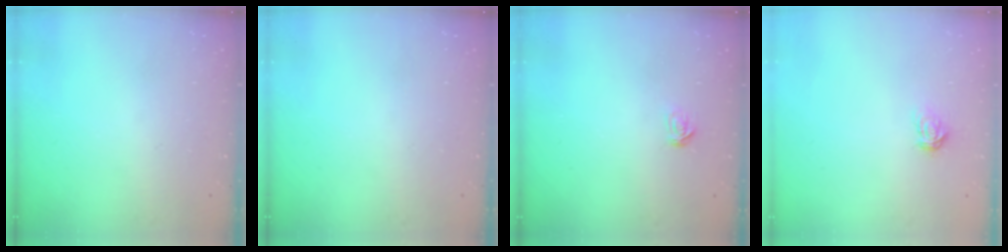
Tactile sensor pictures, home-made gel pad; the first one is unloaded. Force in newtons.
{"total": 0.0}
{"total": 2.3, "press": 2.3, "slide": 0.1}
{"total": 3.5, "press": 3.5, "slide": 0.4}